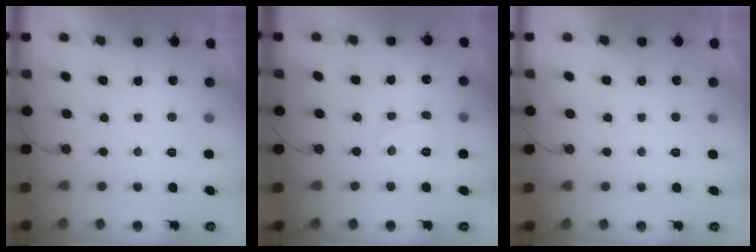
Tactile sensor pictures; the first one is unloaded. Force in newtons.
{"total": 4.2, "press": 4.1, "slide": 0.5}
{"total": 1.4, "press": 1.4, "slide": 0.3}